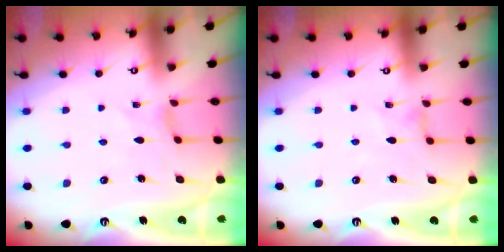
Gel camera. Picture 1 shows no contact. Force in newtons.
{"total": 0.6, "press": 0.6, "slide": 0.2}